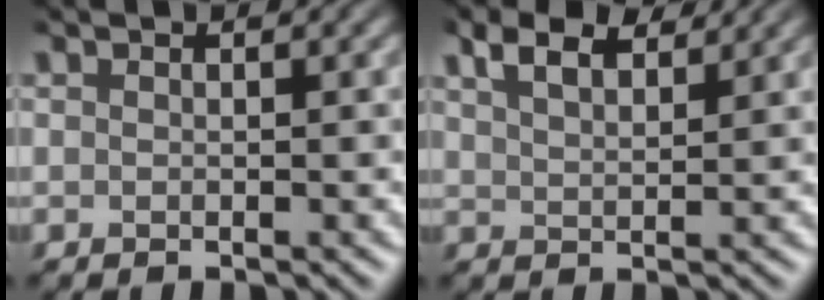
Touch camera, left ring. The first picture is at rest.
{"total": 4.0, "force": [3.1, 1.2, 2.3], "torque": [-0.051, 0.013, 0.056]}